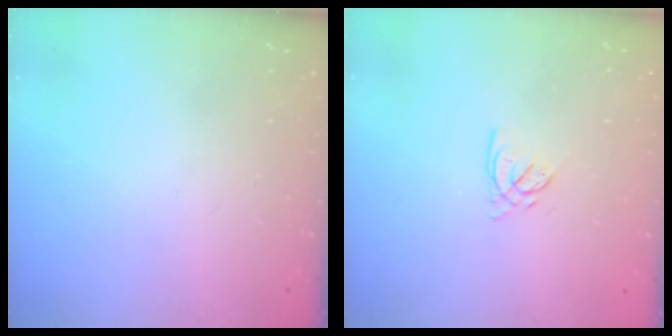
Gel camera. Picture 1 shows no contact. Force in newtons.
{"total": 2.8, "press": 2.8, "slide": 0.1}